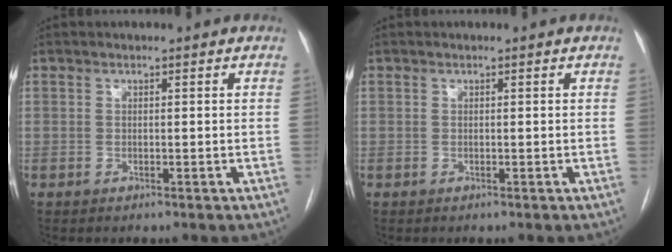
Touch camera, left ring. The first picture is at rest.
{"total": 0.0}